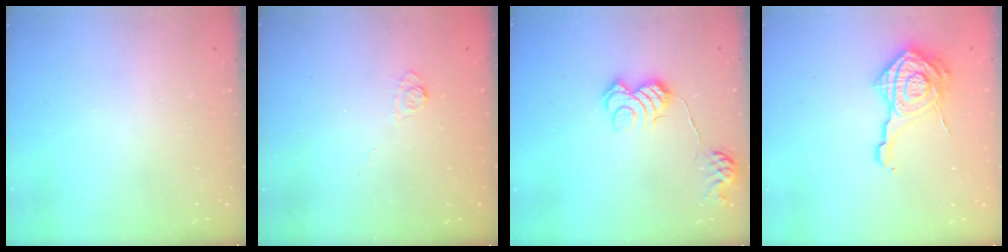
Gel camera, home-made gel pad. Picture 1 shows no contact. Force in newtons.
{"total": 3.3, "press": 3.0, "slide": 1.4}
{"total": 11.4, "press": 11.4, "slide": 0.5}
{"total": 17.6, "press": 17.6, "slide": 1.2}